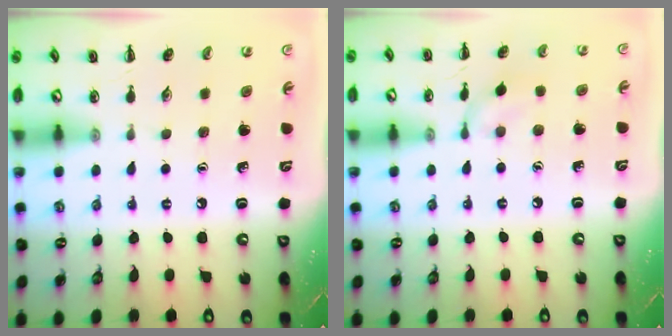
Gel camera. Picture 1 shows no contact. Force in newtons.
{"total": 5.9, "press": 5.8, "slide": 1.2}